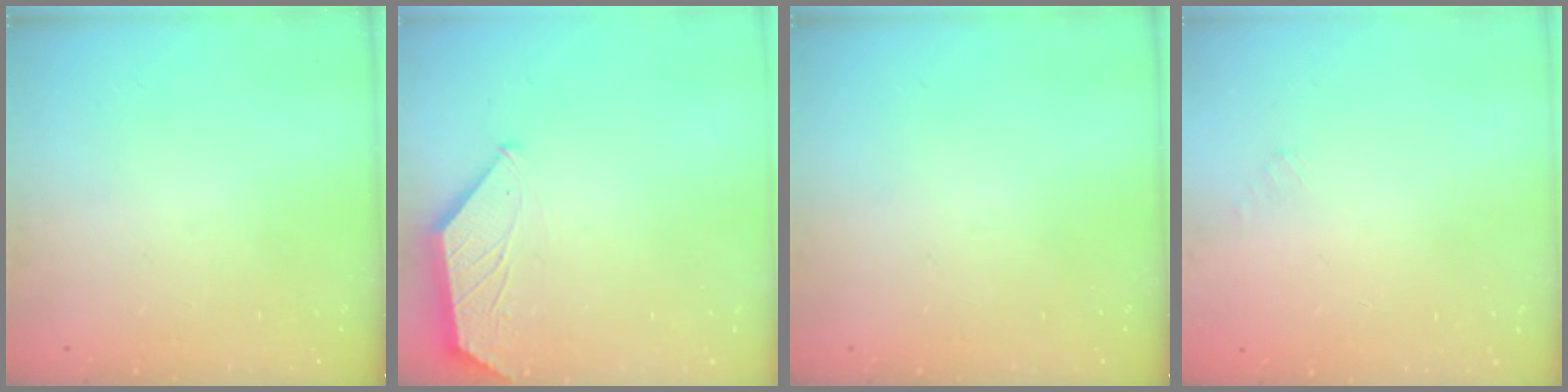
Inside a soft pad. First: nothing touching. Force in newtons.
{"total": 1.1, "press": 1.1, "slide": 0.3}
{"total": 0.0}
{"total": 1.4, "press": 1.4, "slide": 0.2}